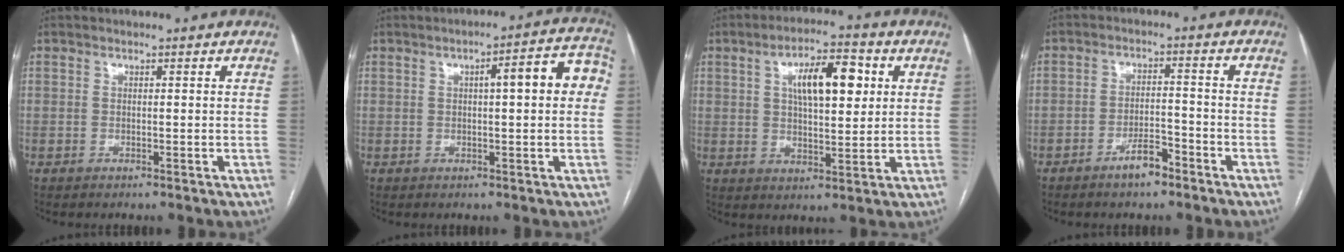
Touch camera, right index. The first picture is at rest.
{"total": 8.1, "force": [1.2, 1.6, 7.9], "torque": [-0.098, 0.030, 0.010]}
{"total": 10.2, "force": [3.1, 3.5, 9.1], "torque": [-0.152, 0.016, 0.051]}
{"total": 4.4, "force": [-3.2, 1.3, 2.8], "torque": [-0.049, 0.004, -0.057]}